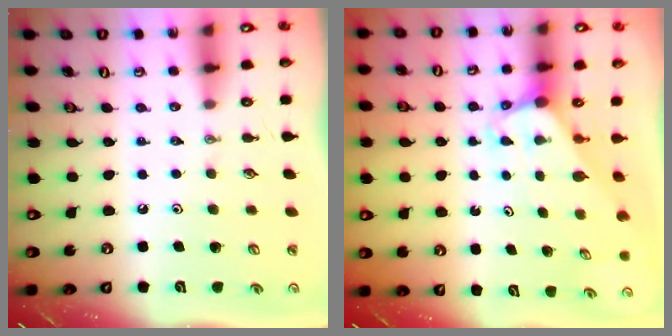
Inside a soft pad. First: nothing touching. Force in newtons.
{"total": 2.9, "press": 2.9, "slide": 0.0}